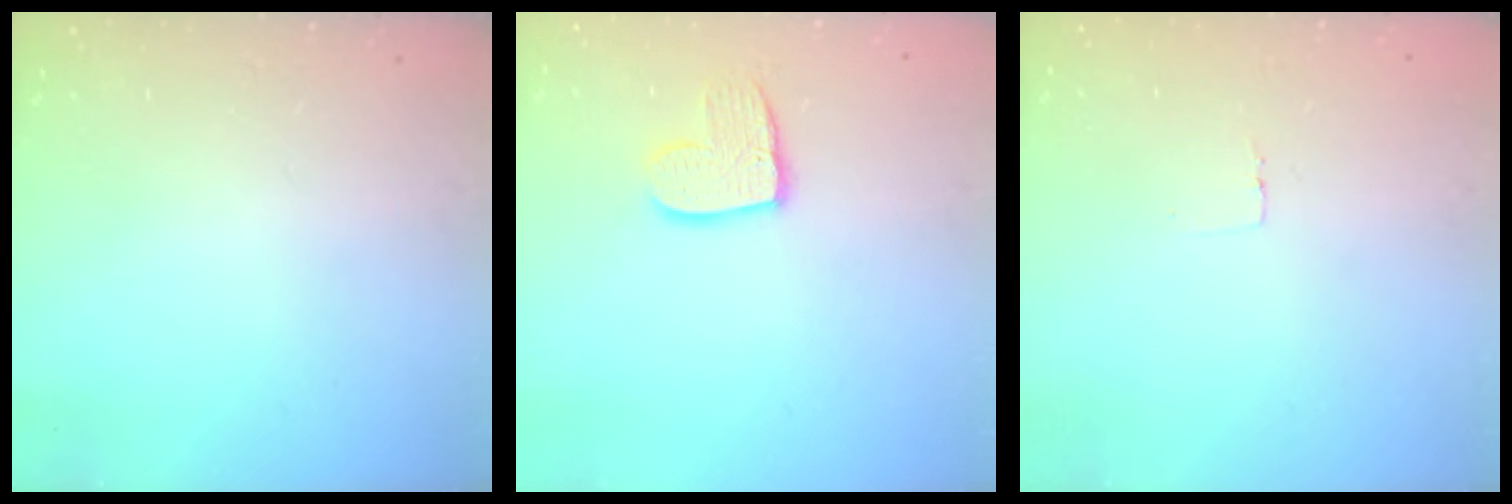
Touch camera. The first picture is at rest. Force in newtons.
{"total": 10.9, "press": 10.9, "slide": 0.9}
{"total": 2.3, "press": 2.3, "slide": 0.1}